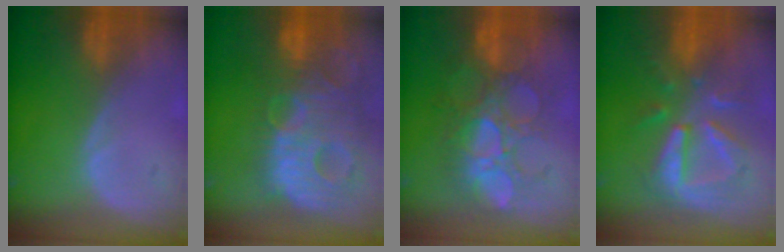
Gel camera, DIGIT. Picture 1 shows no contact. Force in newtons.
{"total": 14.0, "press": 12.1, "slide": 7.2}
{"total": 9.9, "press": 9.4, "slide": 2.9}
{"total": 9.0, "press": 8.6, "slide": 2.4}